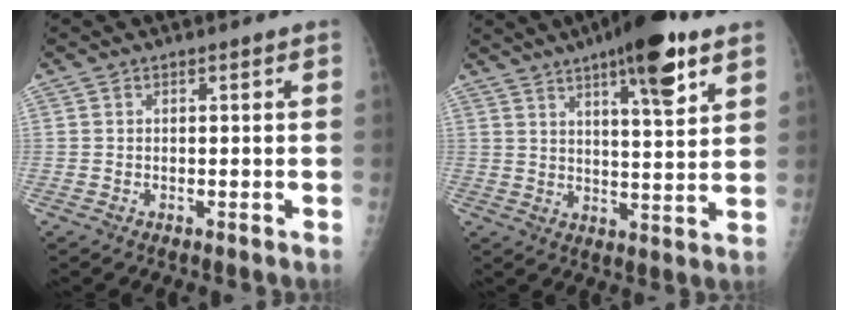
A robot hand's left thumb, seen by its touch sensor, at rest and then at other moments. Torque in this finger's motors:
{"motor_torque": [1.40, 0.26, 1.48, -0.63, 0.10]}